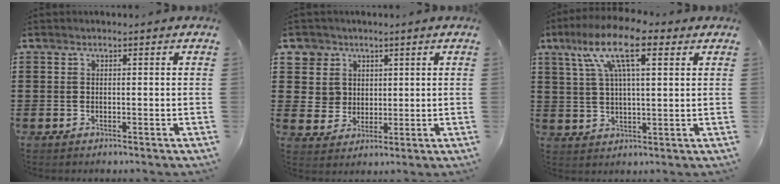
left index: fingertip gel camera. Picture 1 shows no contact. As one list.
[{"total": 5.6, "force": [2.1, 5.2, -0.1], "torque": [-0.024, 0.005, 0.039]}, {"total": 12.0, "force": [6.4, 3.7, 9.5], "torque": [-0.188, 0.002, 0.111]}]